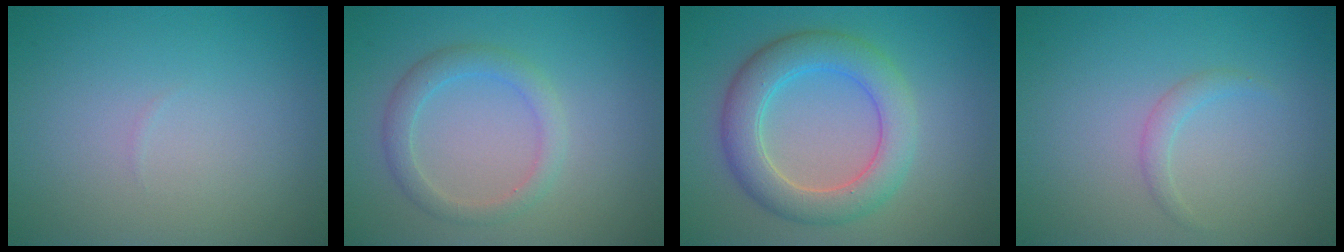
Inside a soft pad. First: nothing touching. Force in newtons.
{"total": 2.4, "press": 2.4, "slide": 0.2}
{"total": 5.0, "press": 5.0, "slide": 0.0}
{"total": 1.1, "press": 1.1, "slide": 0.1}